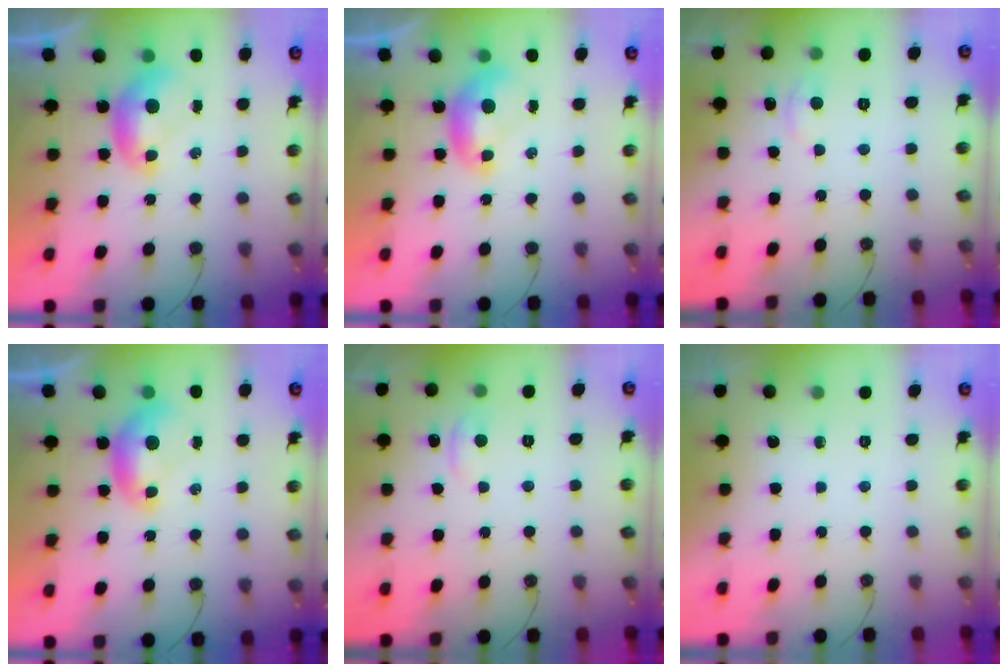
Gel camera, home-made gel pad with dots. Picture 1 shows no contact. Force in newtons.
{"total": 0.0}
{"total": 3.0, "press": 2.9, "slide": 0.5}
{"total": 0.0}
{"total": 0.8, "press": 0.0, "slide": 0.8}
{"total": 0.0}